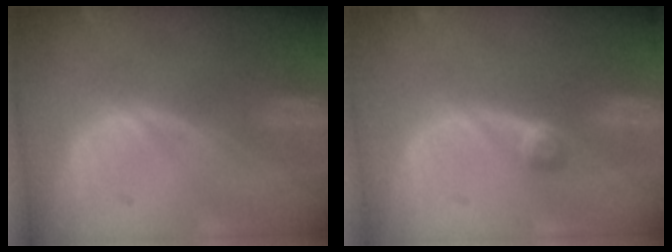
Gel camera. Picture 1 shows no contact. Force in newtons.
{"total": 1.8, "press": 1.6, "slide": 0.8}